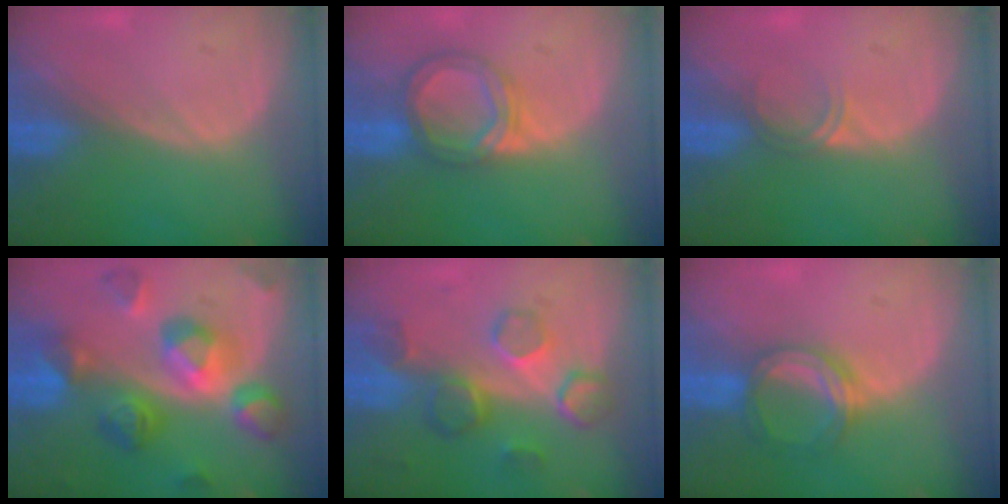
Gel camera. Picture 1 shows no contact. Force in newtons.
{"total": 6.3, "press": 5.9, "slide": 2.3}
{"total": 1.8, "press": 1.5, "slide": 1.1}
{"total": 11.2, "press": 11.2, "slide": 1.1}
{"total": 8.4, "press": 7.6, "slide": 3.6}
{"total": 5.2, "press": 4.9, "slide": 1.5}